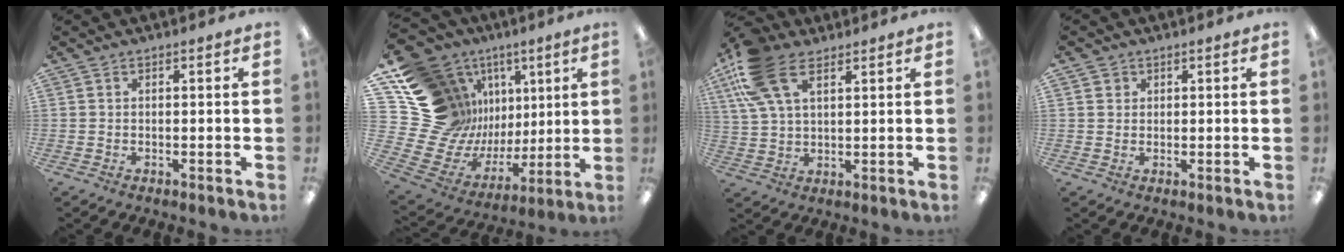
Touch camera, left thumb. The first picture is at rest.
{"total": 20.5, "force": [10.0, 16.4, 7.1], "torque": [-0.151, -0.101, 0.240]}
{"total": 14.5, "force": [7.6, 7.5, 9.8], "torque": [-0.226, -0.014, 0.141]}
{"total": 1.5, "force": [0.8, 1.3, 0.1], "torque": [0.003, -0.002, 0.013]}